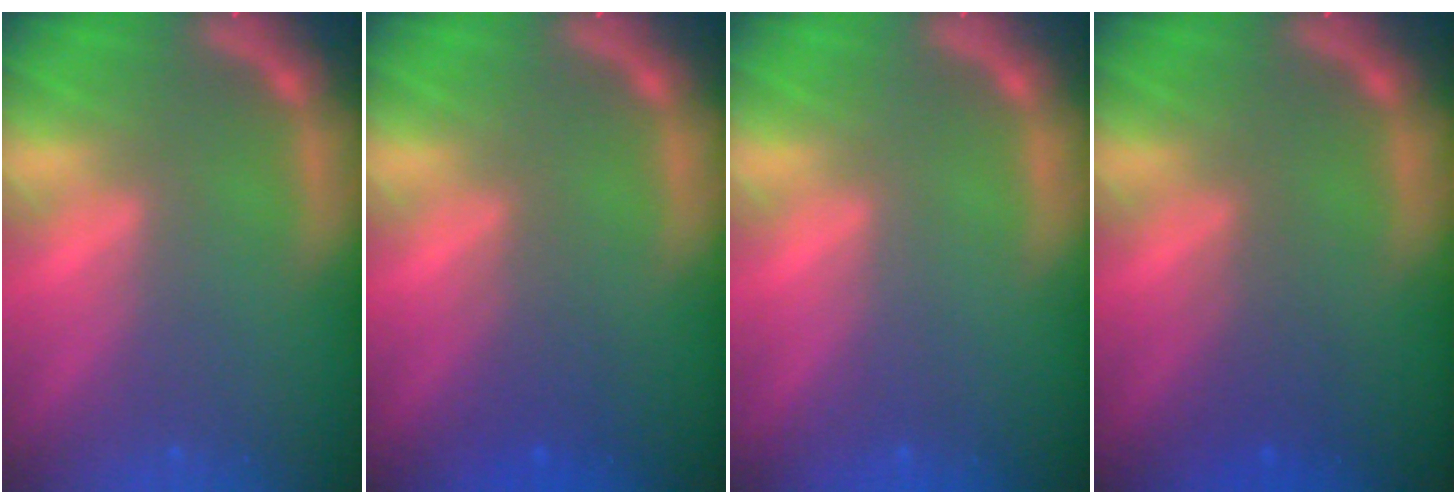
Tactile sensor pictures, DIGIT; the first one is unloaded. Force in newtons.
{"total": 2.0}
{"total": 0.0}
{"total": 2.0}